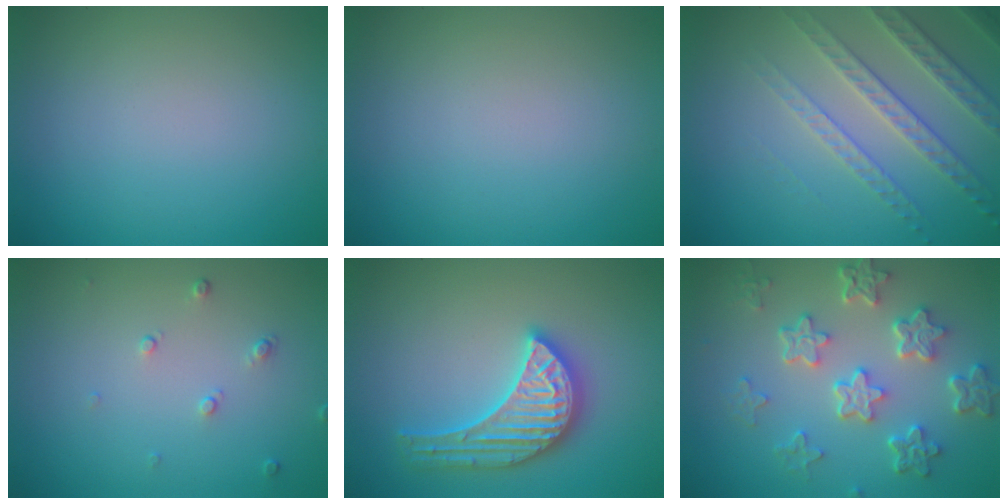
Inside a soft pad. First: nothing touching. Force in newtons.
{"total": 0.0}
{"total": 4.4, "press": 3.7, "slide": 2.4}
{"total": 0.9, "press": 0.6, "slide": 0.7}
{"total": 5.5, "press": 5.4, "slide": 0.6}
{"total": 5.7, "press": 4.4, "slide": 3.7}